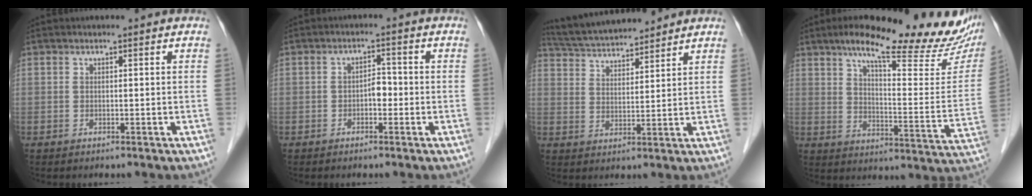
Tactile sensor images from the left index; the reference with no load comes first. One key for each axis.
{"total": 2.3, "fx": -0.7, "fy": 1.2, "fz": 1.8, "tx": -0.023, "ty": 0.008, "tz": -0.013}
{"total": 11.6, "fx": 10.9, "fy": 1.6, "fz": 3.7, "tx": -0.073, "ty": 0.026, "tz": 0.188}
{"total": 24.8, "fx": 19.5, "fy": 4.6, "fz": 14.6, "tx": -0.201, "ty": -0.012, "tz": 0.250}